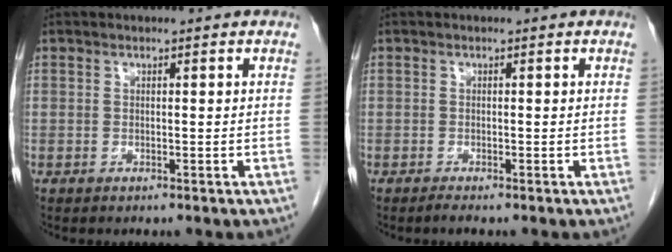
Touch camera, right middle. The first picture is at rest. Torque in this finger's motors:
{"motor_torque": [0.10, -0.02, -0.02, 0.00]}